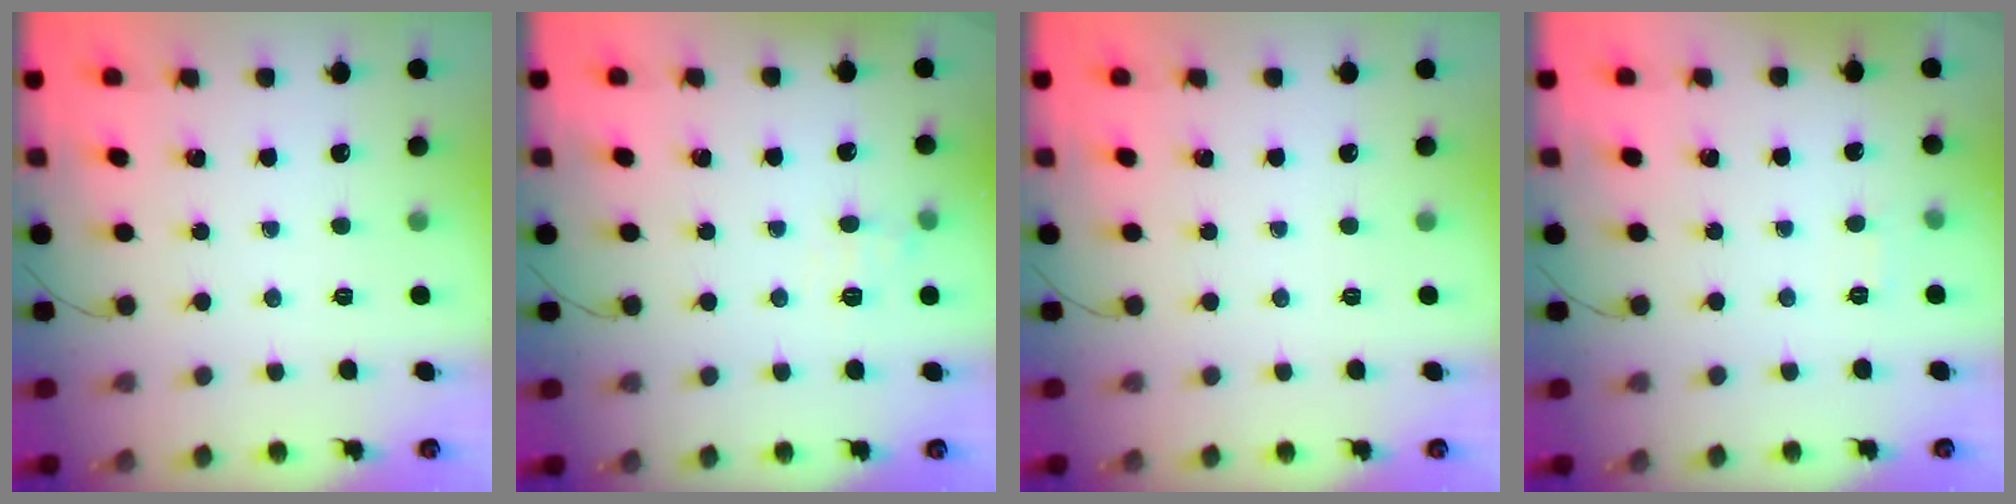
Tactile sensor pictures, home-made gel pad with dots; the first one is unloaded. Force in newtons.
{"total": 7.7, "press": 7.4, "slide": 2.0}
{"total": 0.0}
{"total": 1.9, "press": 1.4, "slide": 1.3}